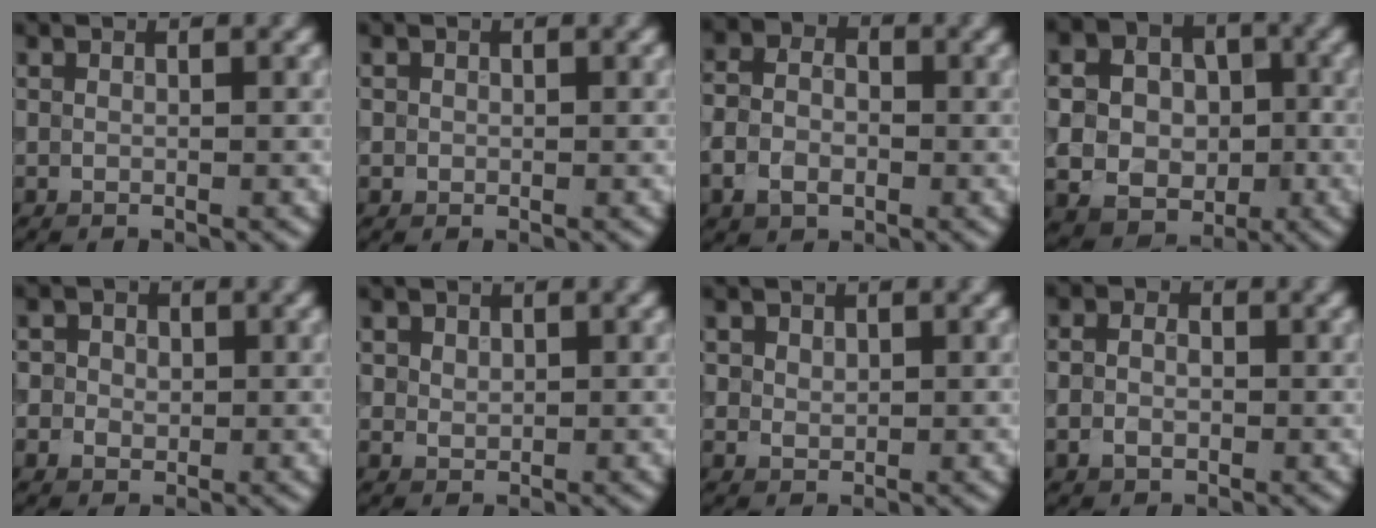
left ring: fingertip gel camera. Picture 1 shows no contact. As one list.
[{"total": 0.6, "force": [0.1, 0.6, 0.0], "torque": [0.008, -0.003, 0.001]}, {"total": 4.2, "force": [-1.4, 3.2, 2.4], "torque": [-0.048, -0.002, -0.033]}, {"total": 9.7, "force": [-0.5, 8.7, 4.4], "torque": [-0.091, 0.004, -0.025]}, {"total": 3.9, "force": [0.9, 3.5, 1.5], "torque": [-0.009, 0.013, -0.001]}, {"total": 1.7, "force": [0.8, 1.3, 0.6], "torque": [-0.010, -0.005, 0.023]}, {"total": 2.0, "force": [1.0, 1.6, 0.8], "torque": [-0.015, -0.001, 0.021]}, {"total": 2.6, "force": [-0.4, 2.1, 1.6], "torque": [-0.020, -0.001, -0.012]}]